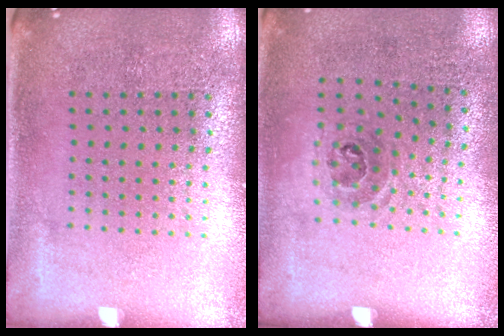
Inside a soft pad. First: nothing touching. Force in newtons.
{"total": 1.0, "press": 0.7, "slide": 0.8}